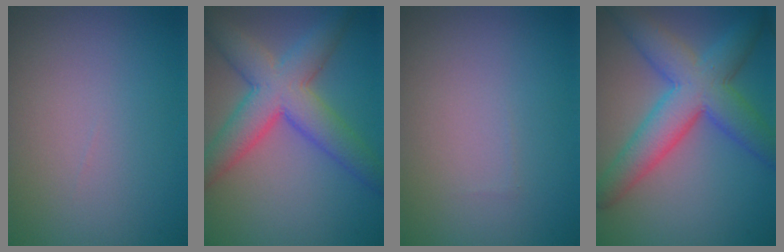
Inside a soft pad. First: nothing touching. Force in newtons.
{"total": 7.3, "press": 7.3, "slide": 0.1}
{"total": 0.0}
{"total": 7.7, "press": 7.7, "slide": 0.1}